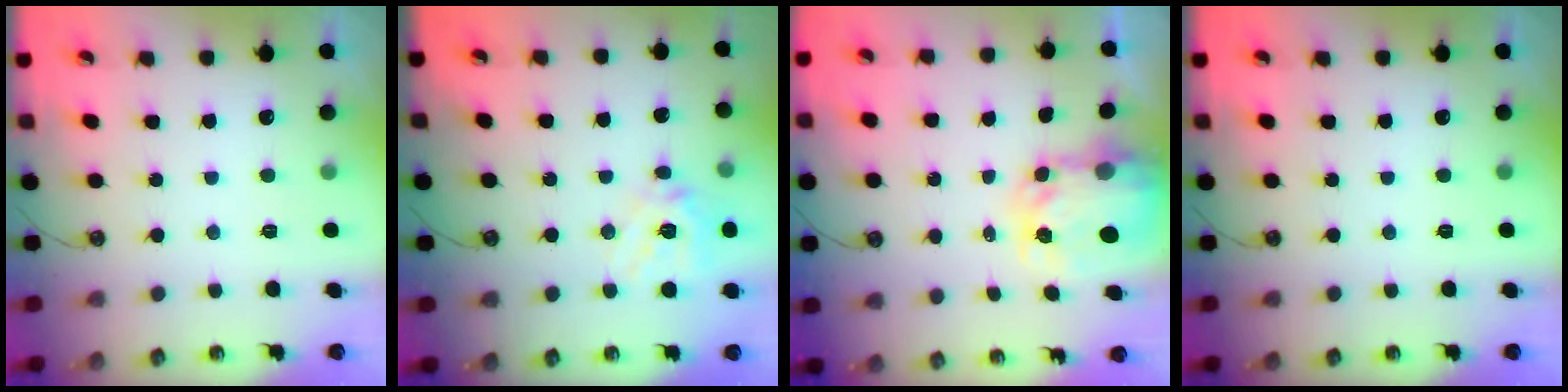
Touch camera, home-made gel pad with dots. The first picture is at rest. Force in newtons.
{"total": 13.9, "press": 13.8, "slide": 2.0}
{"total": 6.1, "press": 6.1, "slide": 0.5}
{"total": 0.0}